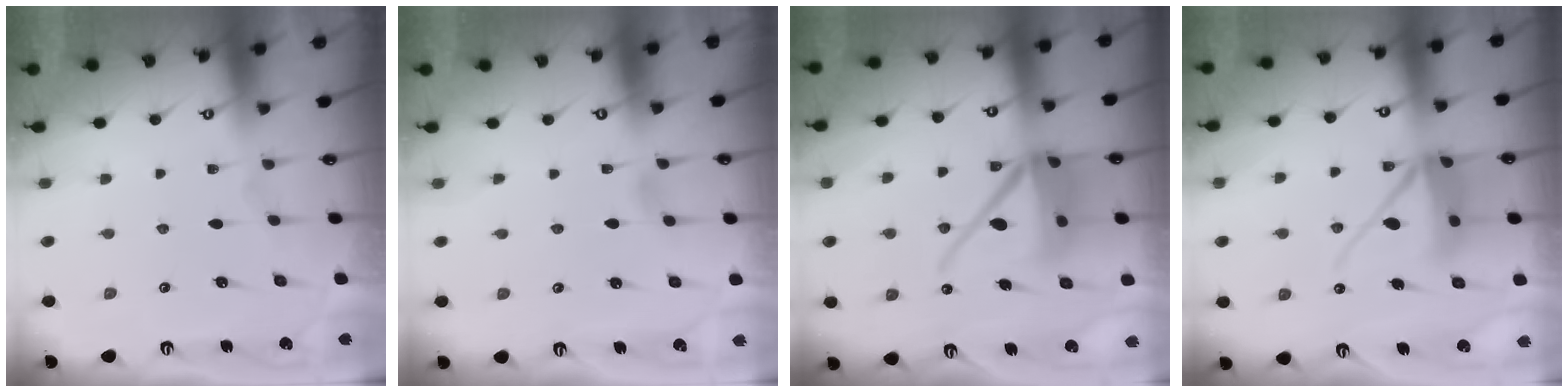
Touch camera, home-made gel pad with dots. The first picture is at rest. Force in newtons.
{"total": 2.0, "press": 2.0, "slide": 0.3}
{"total": 15.6, "press": 15.3, "slide": 2.5}
{"total": 12.4, "press": 12.2, "slide": 2.2}